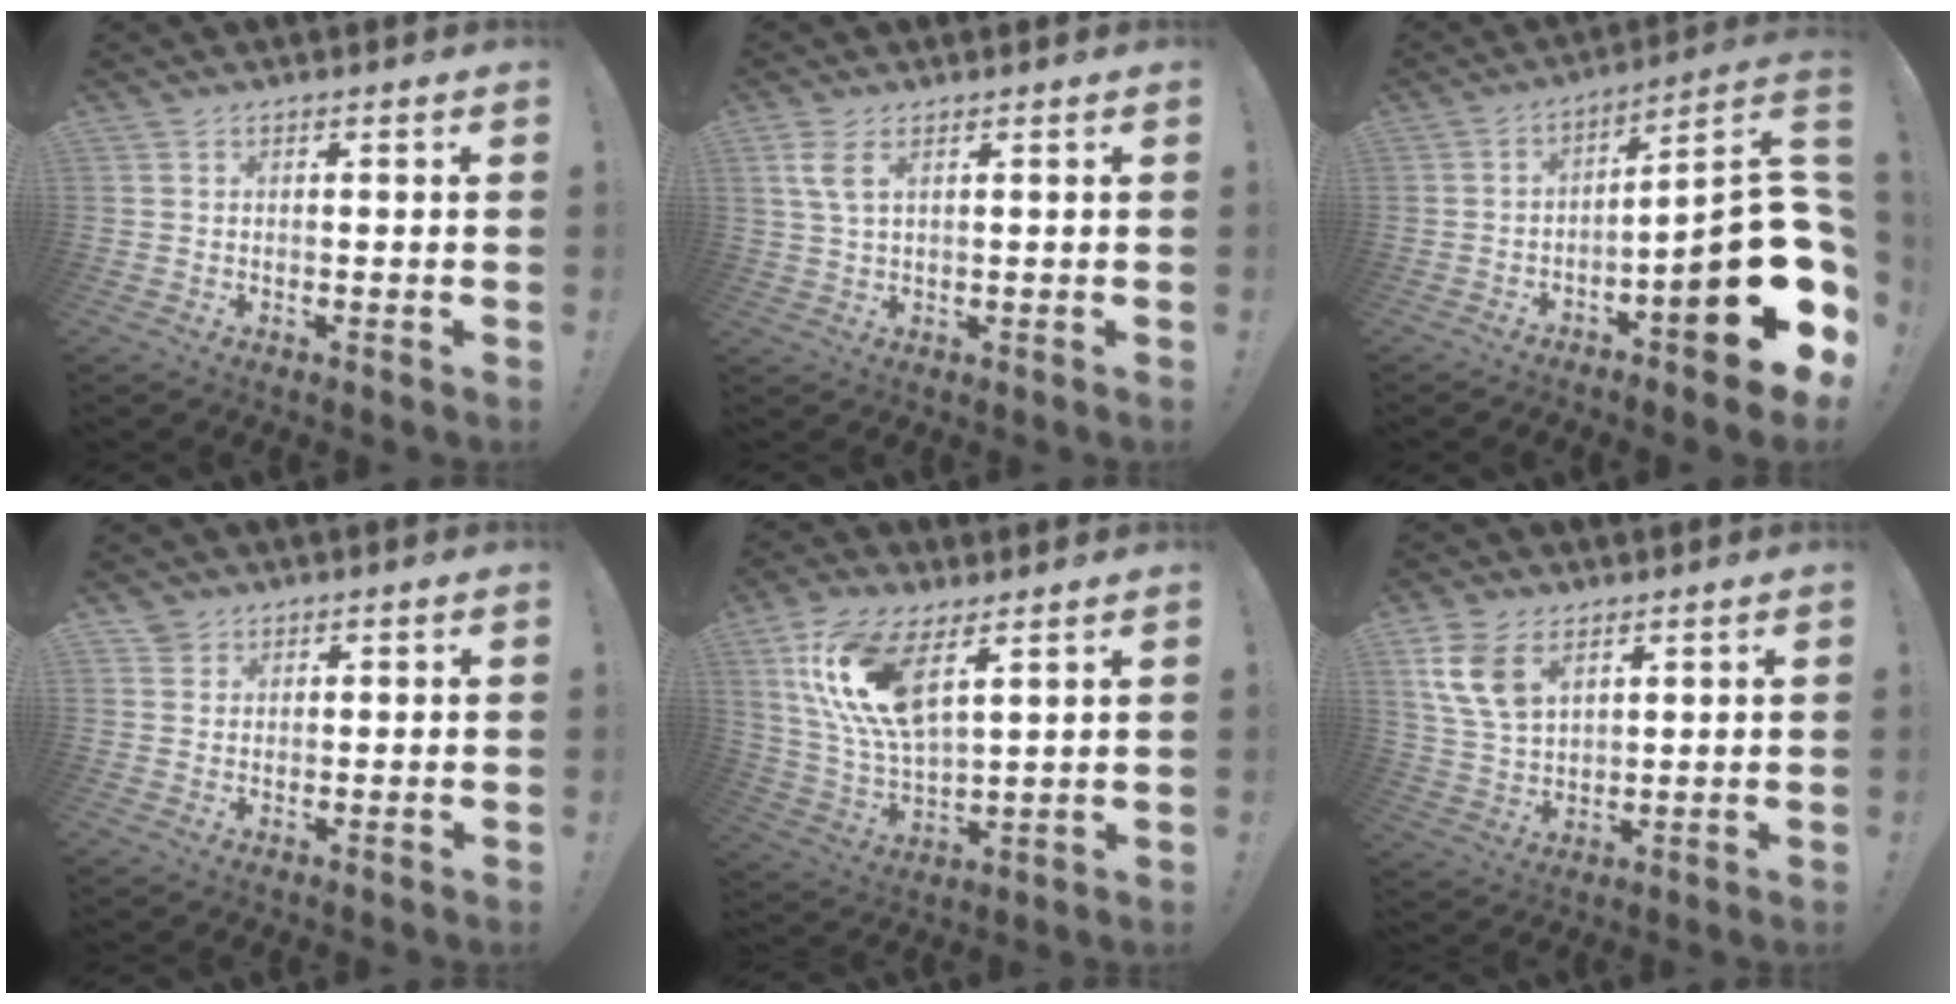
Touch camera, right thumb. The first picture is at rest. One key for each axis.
{"total": 4.9, "fx": 2.0, "fy": 1.9, "fz": 4.1, "tx": -0.085, "ty": -0.002, "tz": 0.035}
{"total": 20.6, "fx": -6.8, "fy": 5.3, "fz": 18.7, "tx": -0.242, "ty": 0.034, "tz": -0.104}
{"total": 2.6, "fx": 1.7, "fy": 1.9, "fz": 0.3, "tx": 0.003, "ty": -0.008, "tz": 0.030}
{"total": 16.8, "fx": 8.5, "fy": 7.0, "fz": 12.7, "tx": -0.262, "ty": -0.032, "tz": 0.150}
{"total": 11.6, "fx": 5.9, "fy": 7.2, "fz": 6.9, "tx": -0.130, "ty": -0.017, "tz": 0.117}